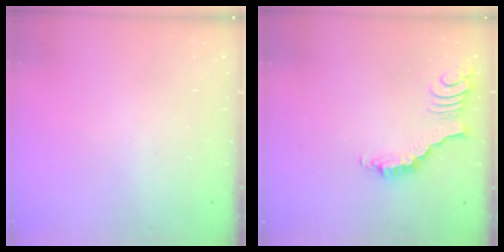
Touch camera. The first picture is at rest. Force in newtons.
{"total": 3.5, "press": 3.5, "slide": 0.4}